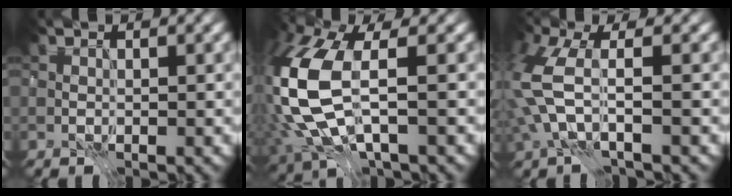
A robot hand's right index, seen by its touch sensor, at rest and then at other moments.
{"total": 10.7, "force": [-0.7, 5.9, 8.9], "torque": [-0.245, -0.025, -0.009]}
{"total": 5.5, "force": [-1.0, 2.6, 4.7], "torque": [-0.135, -0.007, -0.029]}